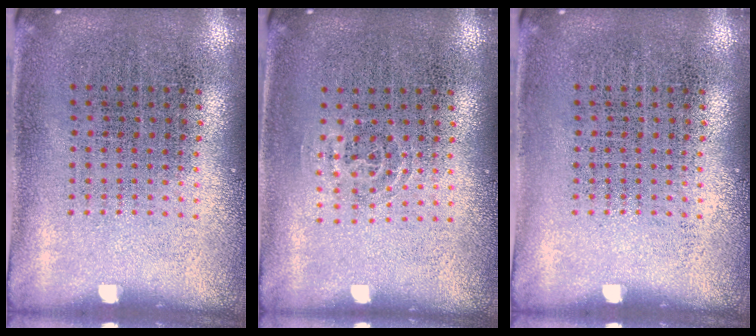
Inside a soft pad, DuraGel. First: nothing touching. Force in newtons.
{"total": 0.9, "press": 0.5, "slide": 0.8}
{"total": 0.0}